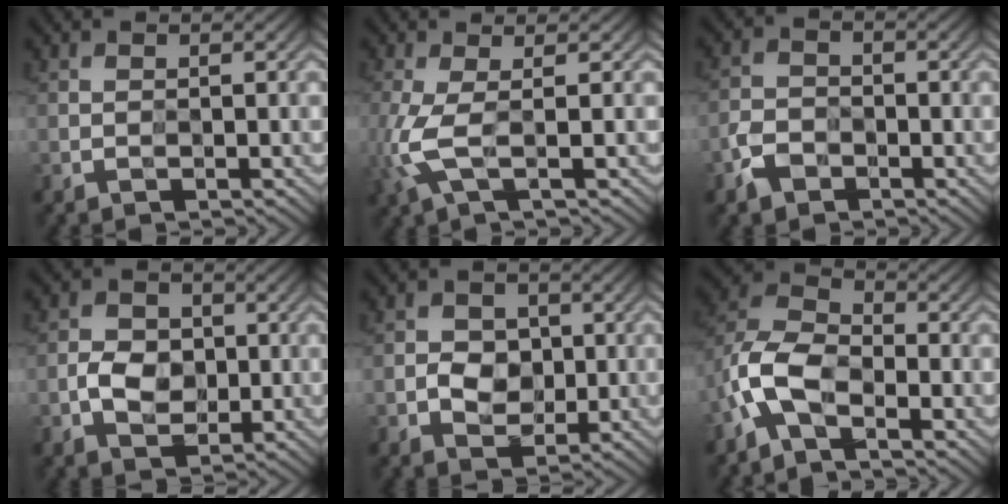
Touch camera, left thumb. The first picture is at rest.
{"total": 4.3, "force": [-0.5, 1.3, 4.0], "torque": [-0.117, 0.001, -0.012]}
{"total": 3.2, "force": [-2.3, 2.1, 0.6], "torque": [-0.013, -0.001, -0.052]}
{"total": 3.7, "force": [-0.6, 3.1, 1.8], "torque": [-0.026, 0.002, -0.015]}
{"total": 3.3, "force": [-0.4, 3.0, 1.2], "torque": [-0.013, 0.001, -0.013]}
{"total": 9.1, "force": [-3.9, 5.3, 6.3], "torque": [-0.138, 0.006, -0.093]}